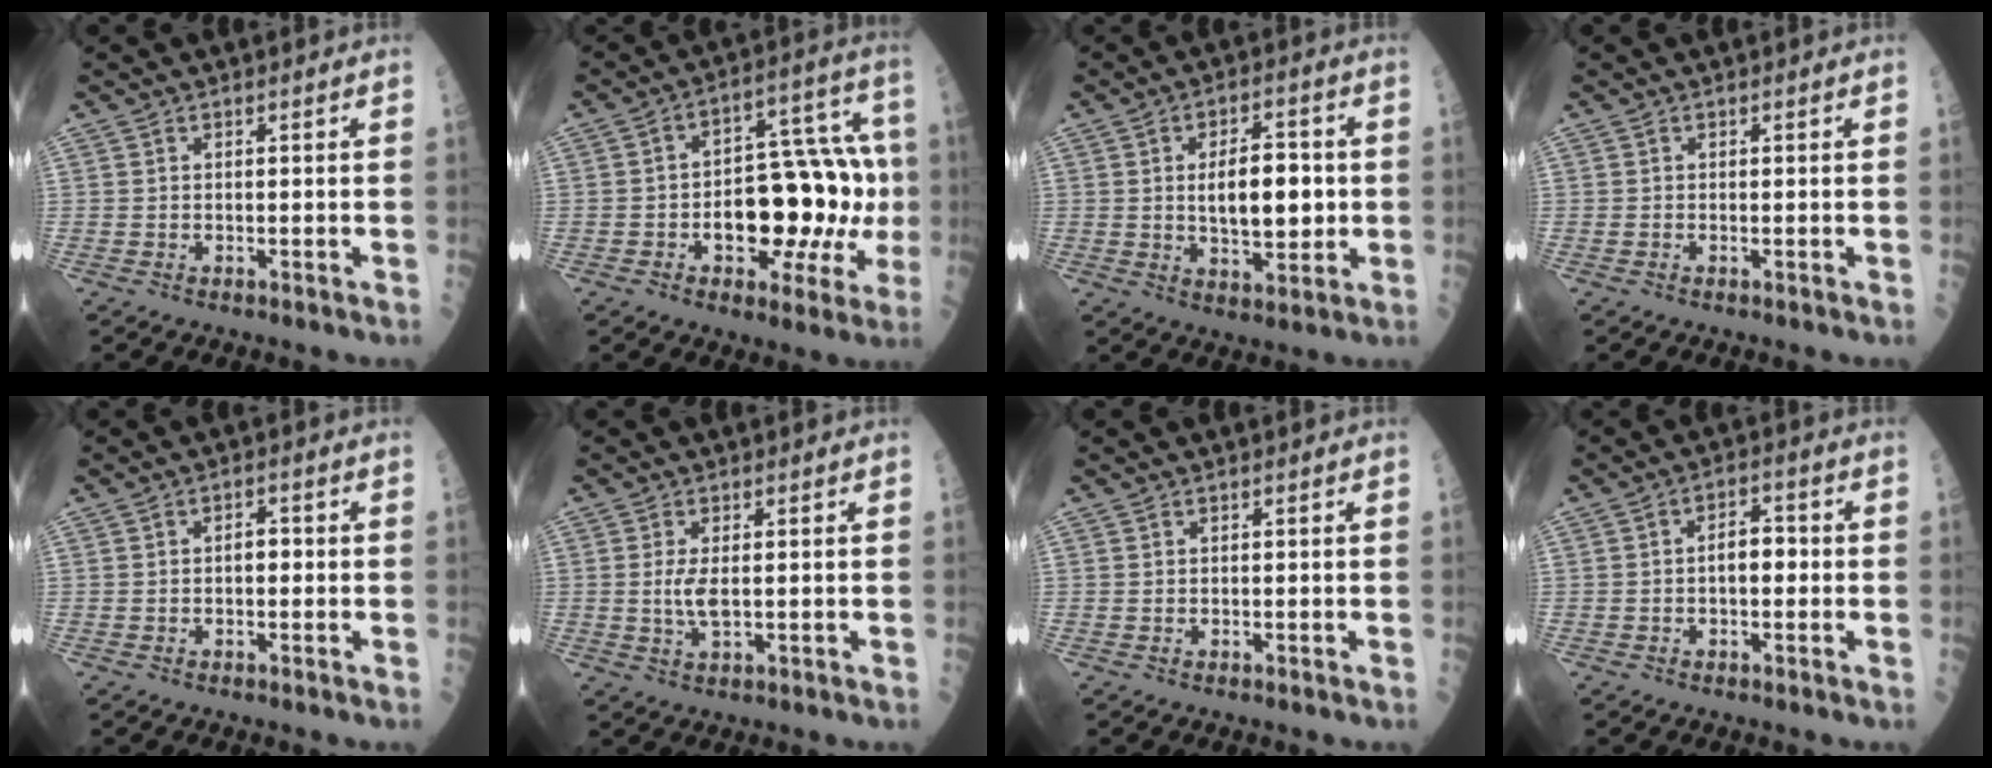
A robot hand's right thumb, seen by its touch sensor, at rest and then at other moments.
{"total": 20.9, "force": [-2.7, 10.8, 17.8], "torque": [-0.220, 0.046, -0.025]}
{"total": 10.7, "force": [0.4, 5.2, 9.4], "torque": [-0.120, 0.002, 0.011]}
{"total": 0.0}
{"total": 2.2, "force": [-0.1, 1.3, 1.8], "torque": [-0.019, 0.009, -0.004]}
{"total": 3.6, "force": [0.2, 1.2, 3.4], "torque": [-0.072, -0.008, 0.008]}
{"total": 0.0}
{"total": 4.7, "force": [-0.2, 2.6, 3.9], "torque": [-0.047, 0.017, -0.008]}